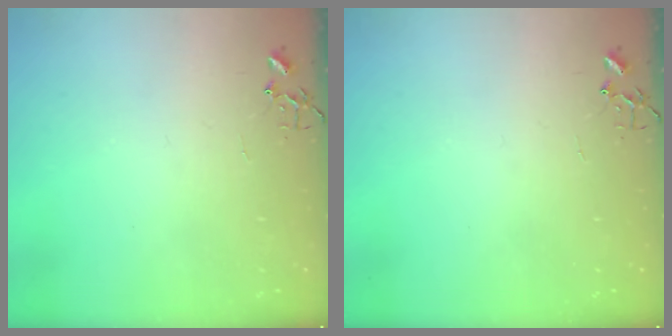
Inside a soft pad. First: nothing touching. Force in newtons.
{"total": 0.0}